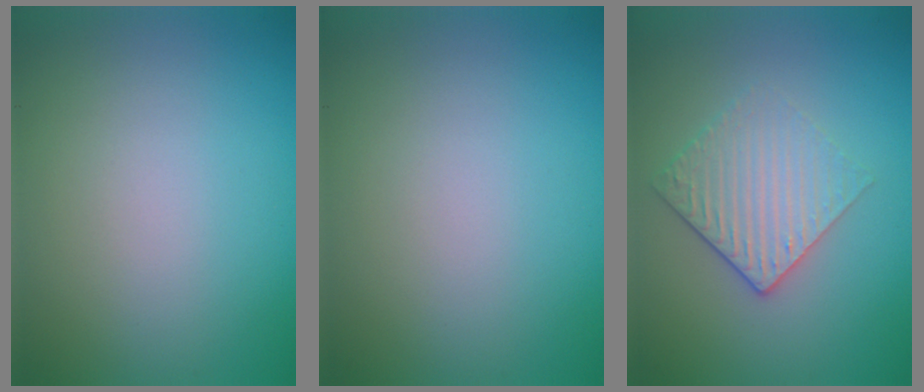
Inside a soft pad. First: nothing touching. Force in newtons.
{"total": 0.0}
{"total": 3.2, "press": 2.6, "slide": 1.8}